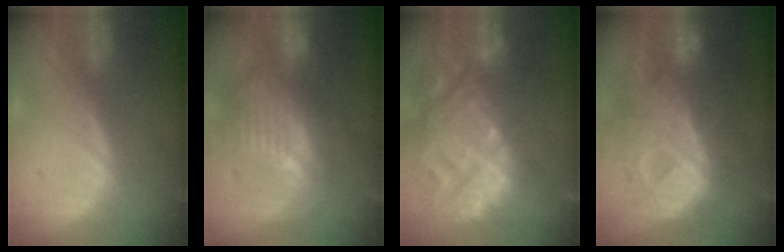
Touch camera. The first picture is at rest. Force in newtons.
{"total": 11.1, "press": 9.7, "slide": 5.5}
{"total": 15.2, "press": 13.1, "slide": 7.8}
{"total": 12.6, "press": 12.6, "slide": 1.2}